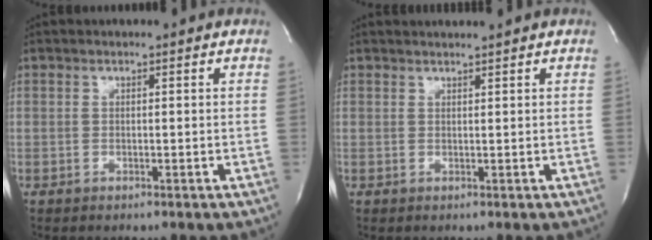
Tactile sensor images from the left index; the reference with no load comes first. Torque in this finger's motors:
{"motor_torque": [0.31, -0.94, 0.05, 0.02]}